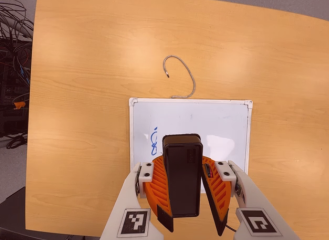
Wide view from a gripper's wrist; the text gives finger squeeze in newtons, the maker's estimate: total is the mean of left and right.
{"total": 11.2, "left": 11.2, "right": 11.2}